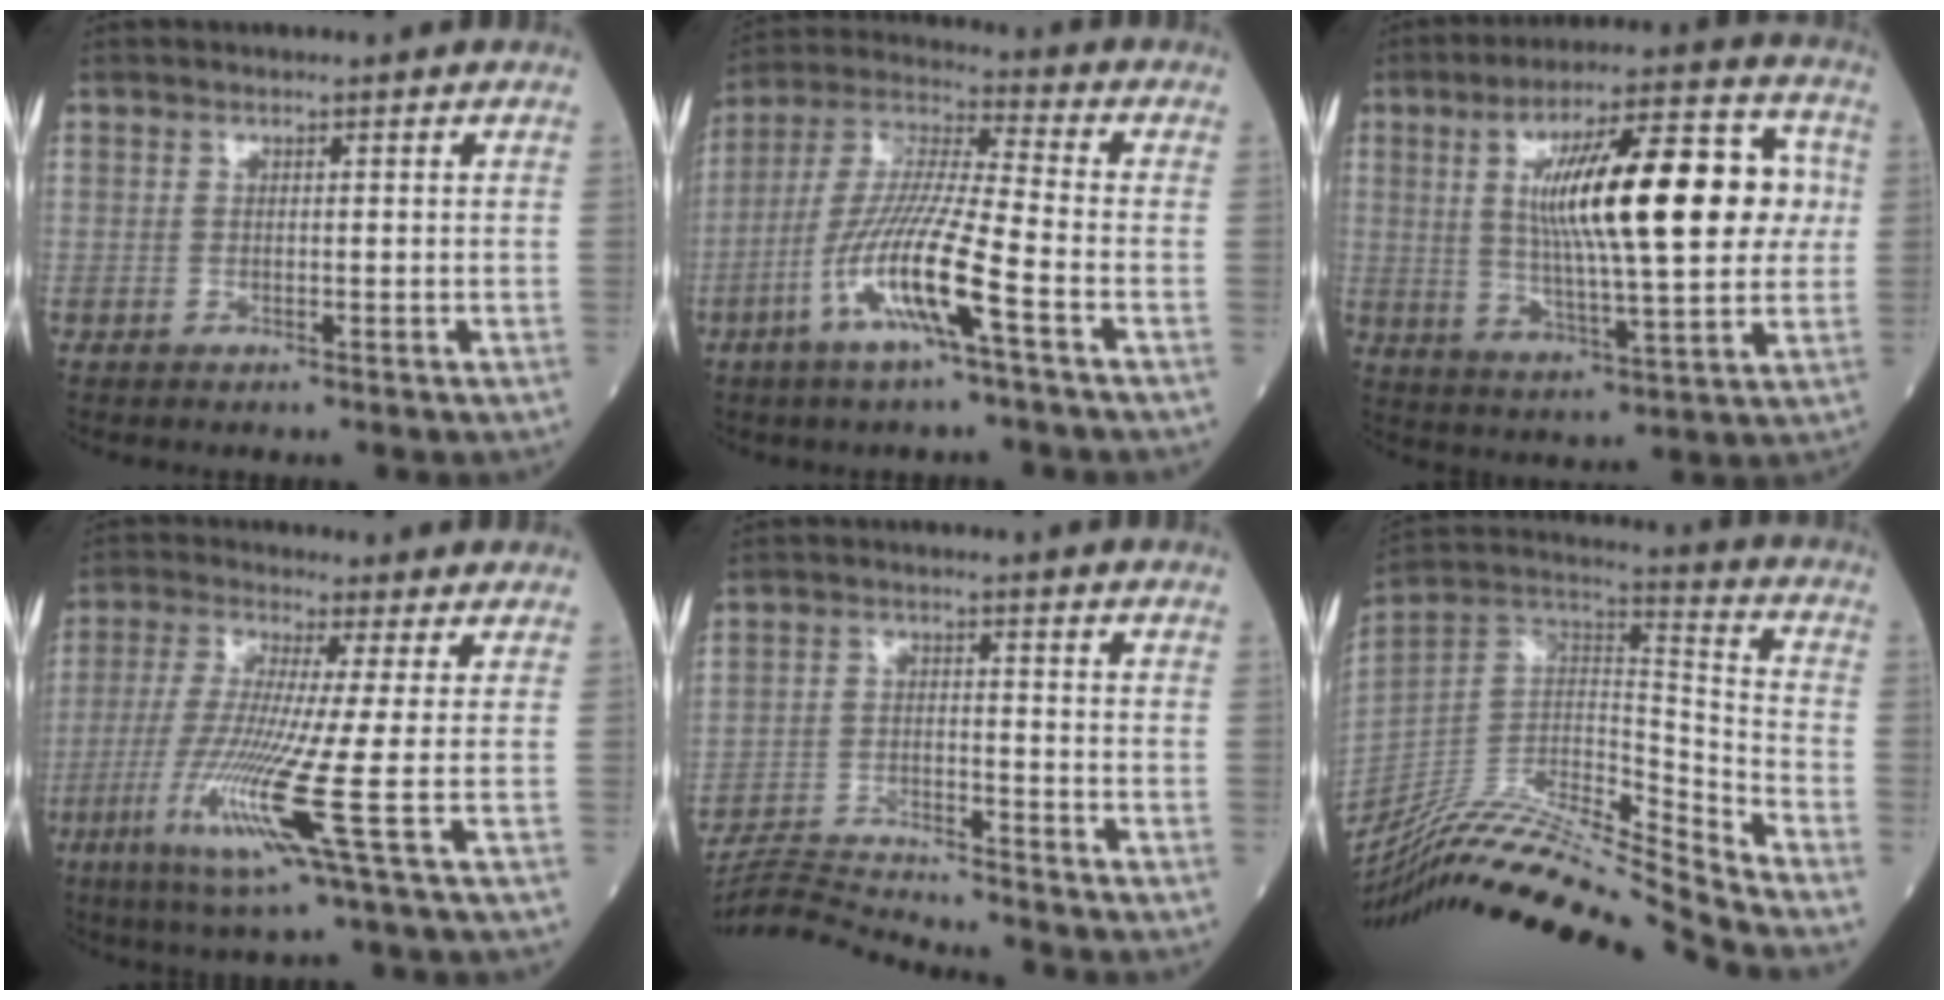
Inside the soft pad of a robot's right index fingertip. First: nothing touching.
{"total": 12.9, "force": [-5.2, 0.2, 11.8], "torque": [-0.248, -0.004, -0.104]}
{"total": 19.8, "force": [3.2, 4.0, 19.1], "torque": [-0.312, 0.030, 0.050]}
{"total": 11.2, "force": [-3.5, -1.9, 10.5], "torque": [-0.221, -0.031, -0.070]}
{"total": 9.9, "force": [-9.8, -1.6, 0.5], "torque": [-0.010, 0.001, -0.176]}
{"total": 22.6, "force": [-21.1, -1.6, 7.9], "torque": [-0.170, 0.009, -0.370]}